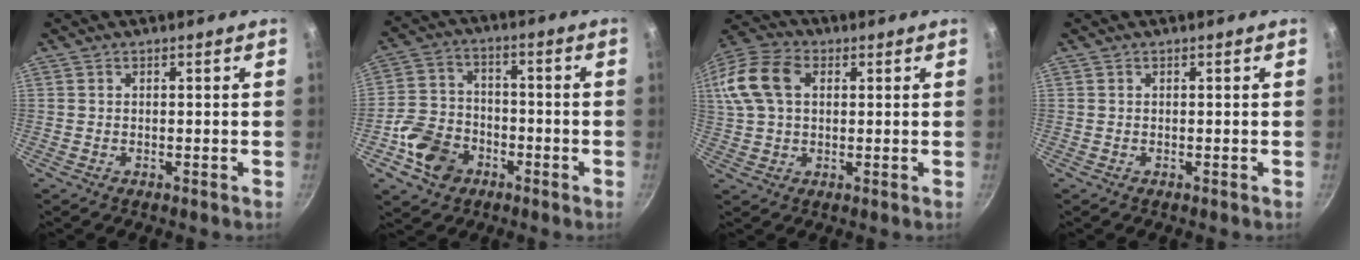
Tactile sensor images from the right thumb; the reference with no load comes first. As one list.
[{"total": 10.9, "force": [-4.7, 8.4, 5.1], "torque": [-0.076, 0.037, -0.092]}, {"total": 15.5, "force": [3.8, 10.6, 10.6], "torque": [-0.229, 0.026, 0.058]}, {"total": 0.0}]